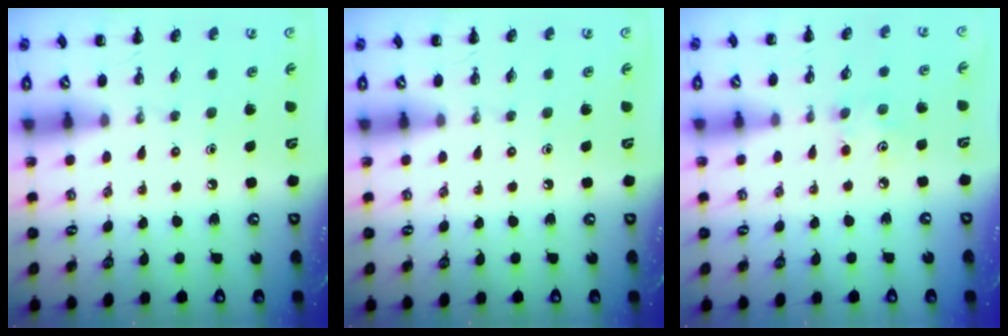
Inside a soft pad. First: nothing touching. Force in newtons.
{"total": 0.0}
{"total": 3.5, "press": 3.4, "slide": 0.9}